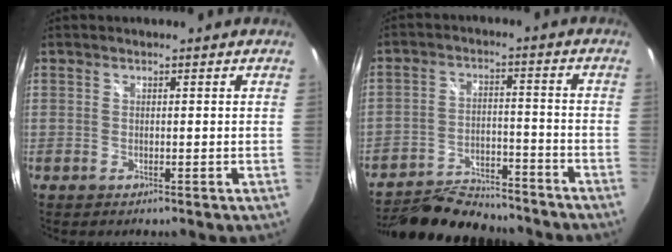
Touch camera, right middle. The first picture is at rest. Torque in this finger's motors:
{"motor_torque": [0.52, -0.75, 0.01, -0.01]}